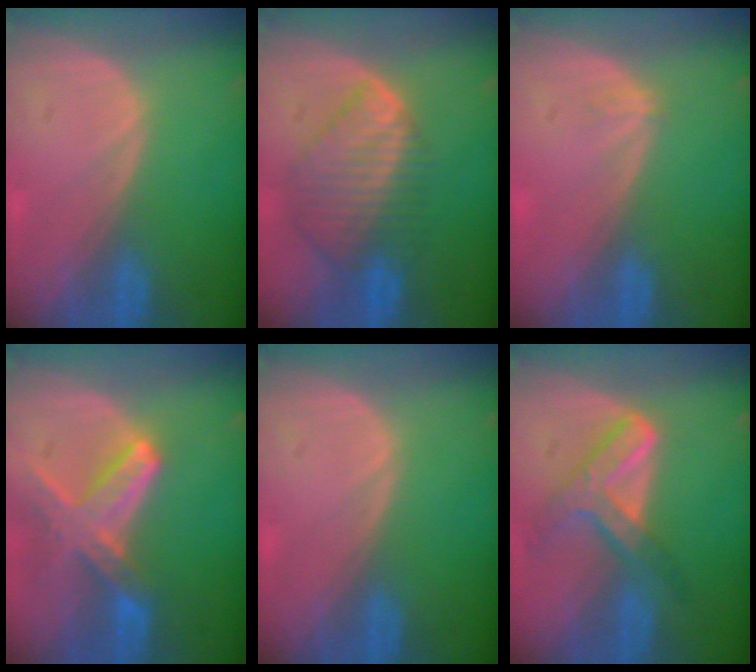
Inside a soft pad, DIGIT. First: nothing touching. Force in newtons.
{"total": 8.5, "press": 7.6, "slide": 3.9}
{"total": 0.9, "press": 0.6, "slide": 0.6}
{"total": 8.1, "press": 7.1, "slide": 3.9}
{"total": 0.0}
{"total": 7.2, "press": 6.2, "slide": 3.8}